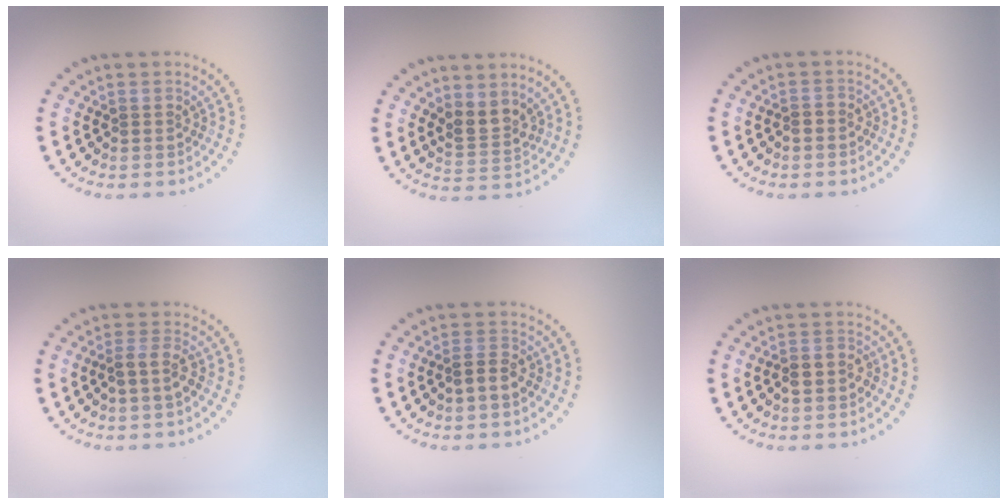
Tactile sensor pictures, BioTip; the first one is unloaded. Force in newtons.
{"total": 2.6, "press": 2.2, "slide": 1.4}
{"total": 0.7, "press": 0.5, "slide": 0.5}
{"total": 1.9, "press": 1.5, "slide": 1.2}
{"total": 1.9, "press": 1.7, "slide": 0.8}
{"total": 1.9, "press": 1.8, "slide": 0.8}